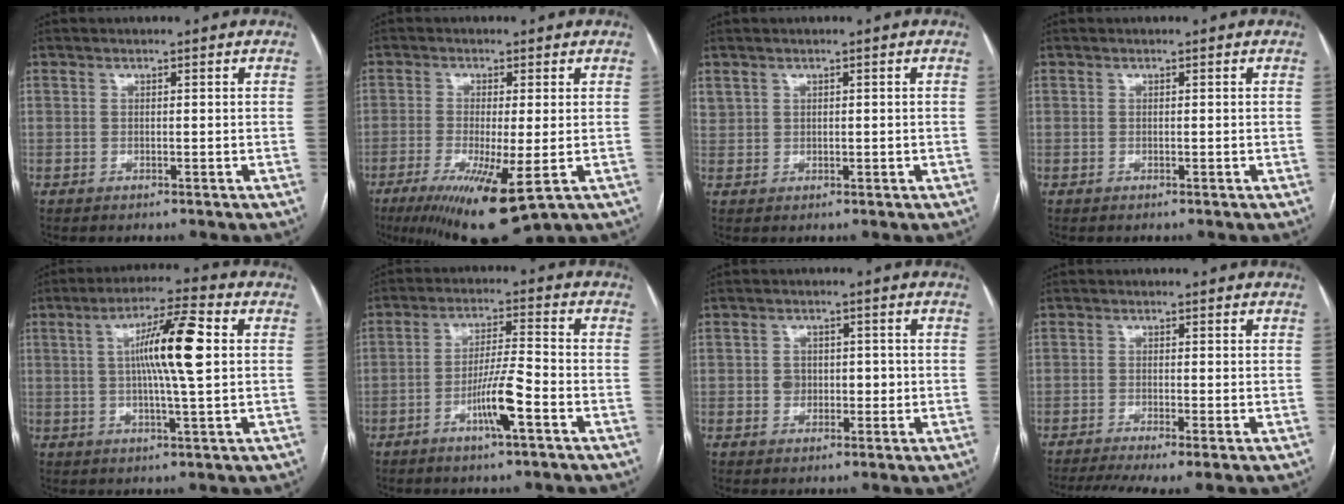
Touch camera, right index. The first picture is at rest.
{"total": 11.7, "force": [-5.1, 1.6, 10.5], "torque": [-0.174, -0.036, -0.076]}
{"total": 1.5, "force": [0.9, 1.2, 0.3], "torque": [-0.009, 0.013, 0.022]}
{"total": 0.0}
{"total": 11.0, "force": [1.7, 0.4, 10.9], "torque": [-0.189, 0.010, 0.025]}
{"total": 7.5, "force": [-3.3, 0.1, 6.7], "torque": [-0.130, 0.001, -0.059]}
{"total": 3.5, "force": [-0.2, 2.8, 2.1], "torque": [-0.027, 0.018, 0.003]}
{"total": 7.1, "force": [-4.8, 0.8, 5.1], "torque": [-0.087, -0.009, -0.081]}